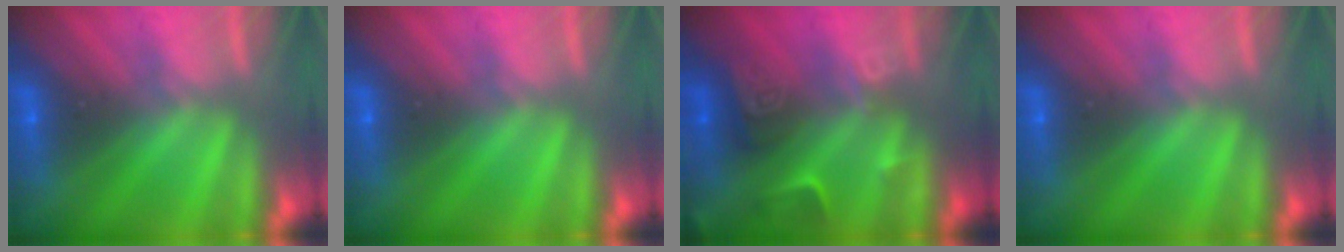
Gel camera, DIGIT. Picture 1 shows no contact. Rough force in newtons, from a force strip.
{"total": 0.0}
{"total": 2.6}
{"total": 0.0}